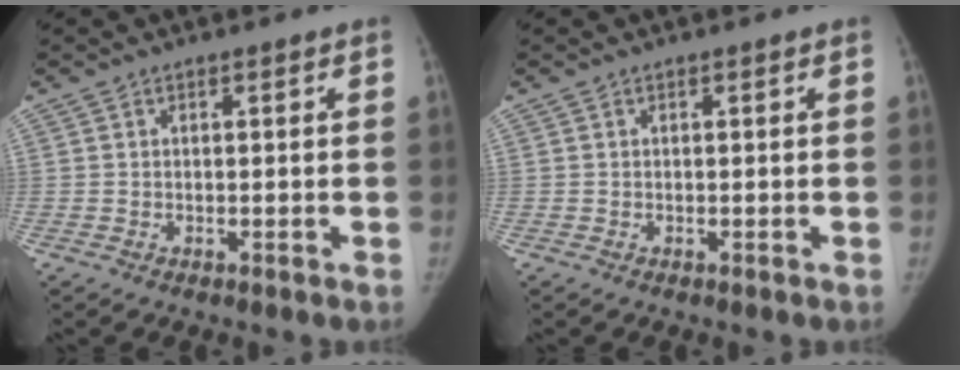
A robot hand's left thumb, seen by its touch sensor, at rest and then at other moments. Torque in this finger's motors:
{"motor_torque": [0.07, -0.01, 0.06, -0.03, 0.09]}